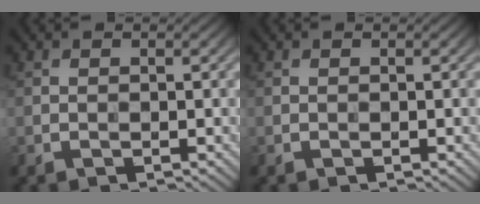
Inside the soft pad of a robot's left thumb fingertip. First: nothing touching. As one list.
[{"total": 0.0}]